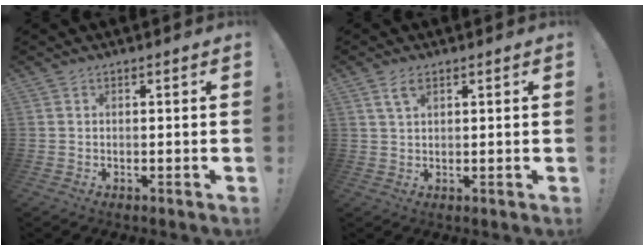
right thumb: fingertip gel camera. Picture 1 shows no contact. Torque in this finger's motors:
{"motor_torque": [0.86, 0.97, 1.32, 0.35, 0.23]}